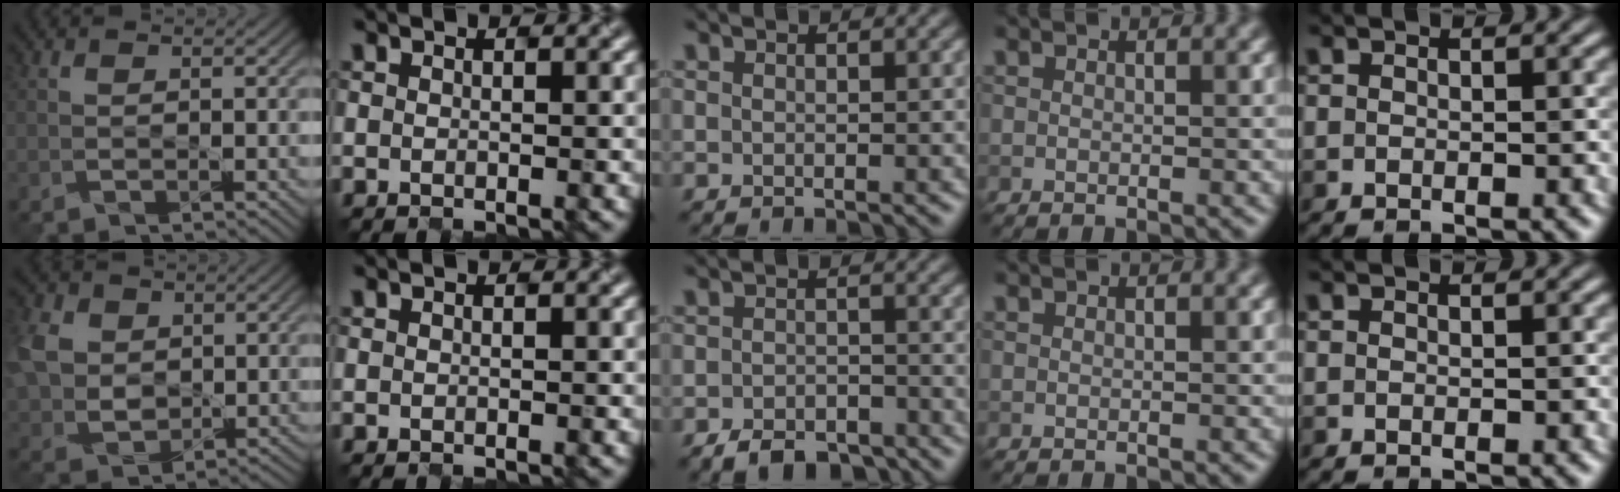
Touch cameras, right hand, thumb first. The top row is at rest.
{"thumb": {"total": 7.6, "force": [1.8, 6.0, 4.3], "torque": [-0.133, 0.011, 0.033]}, "middle": {"total": 4.2, "force": [-3.5, 1.8, 1.6], "torque": [-0.019, -0.005, -0.058]}}